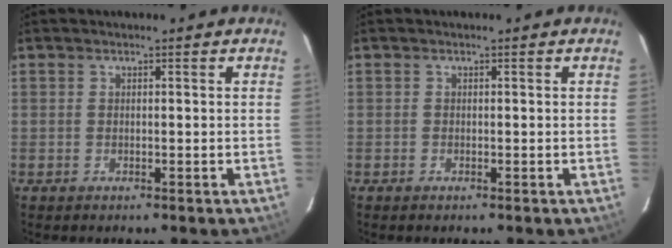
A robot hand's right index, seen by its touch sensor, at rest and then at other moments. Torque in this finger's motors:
{"motor_torque": [0.09, -0.07, -0.01, 0.01]}